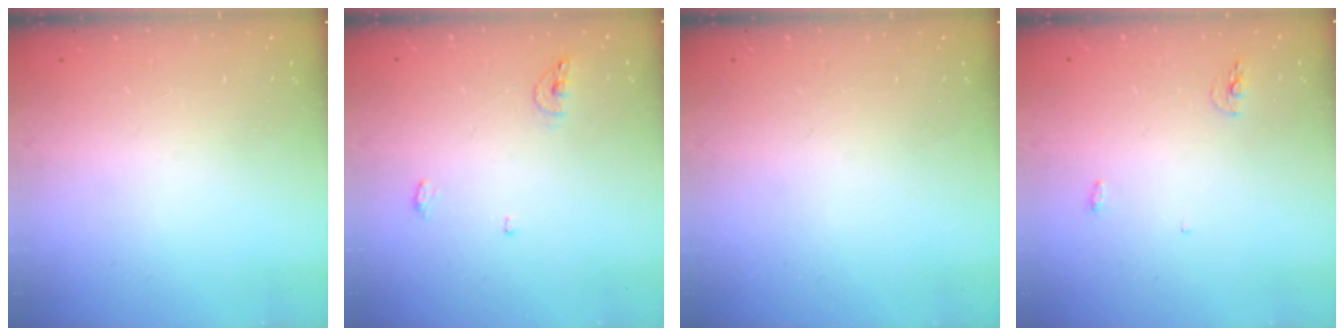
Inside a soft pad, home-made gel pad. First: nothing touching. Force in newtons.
{"total": 6.4, "press": 6.3, "slide": 1.5}
{"total": 0.0}
{"total": 7.6, "press": 4.3, "slide": 6.2}